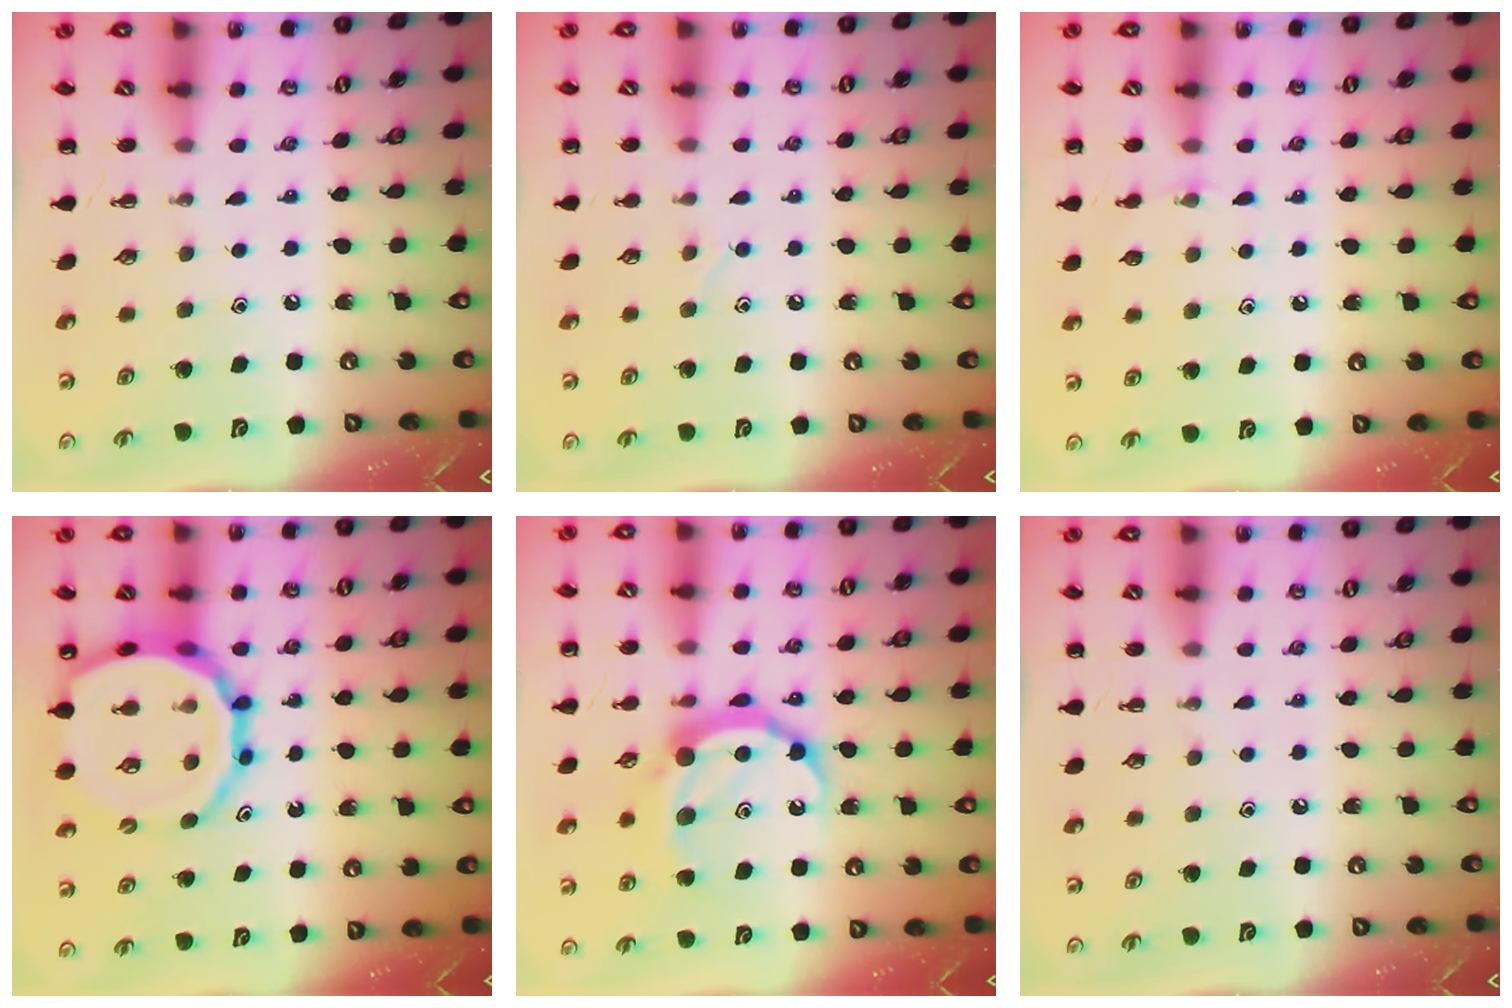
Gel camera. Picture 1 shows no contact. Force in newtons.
{"total": 3.9, "press": 3.8, "slide": 1.1}
{"total": 4.8, "press": 4.5, "slide": 1.5}
{"total": 21.2, "press": 20.8, "slide": 4.1}
{"total": 13.7, "press": 13.7, "slide": 0.9}
{"total": 0.0}